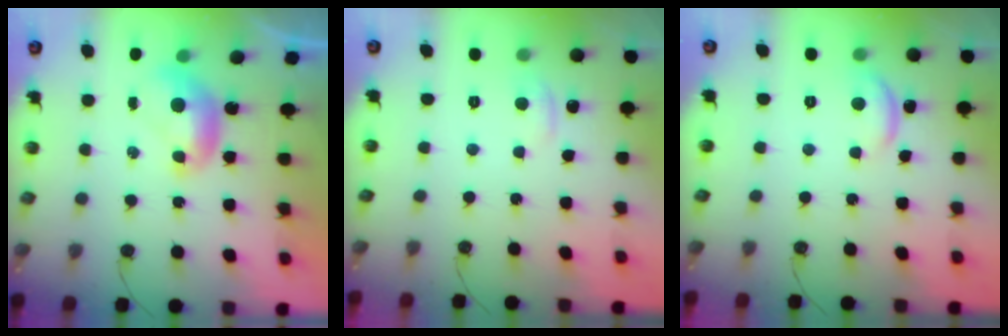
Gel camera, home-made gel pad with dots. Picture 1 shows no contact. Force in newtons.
{"total": 1.2, "press": 1.0, "slide": 0.7}
{"total": 2.9, "press": 2.9, "slide": 0.4}